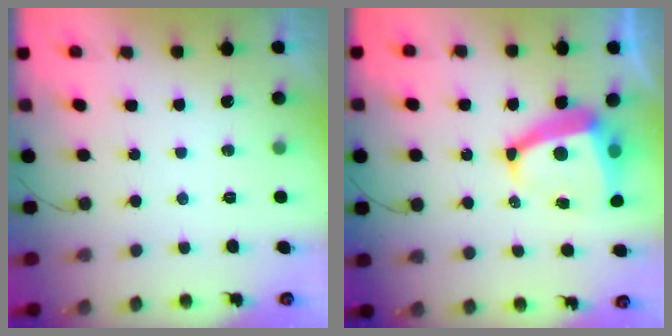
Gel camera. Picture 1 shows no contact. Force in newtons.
{"total": 10.3, "press": 10.2, "slide": 1.2}